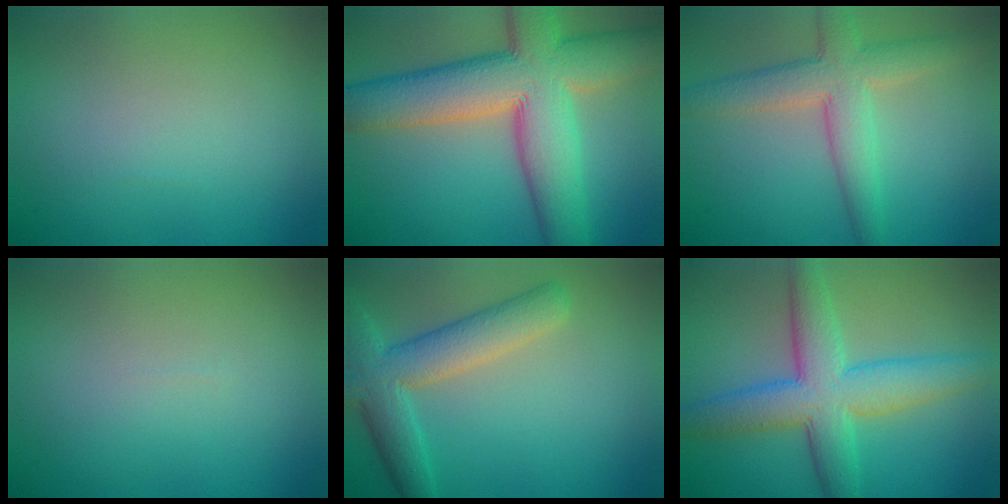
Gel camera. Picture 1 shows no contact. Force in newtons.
{"total": 12.7, "press": 12.7, "slide": 0.7}
{"total": 5.4, "press": 5.4, "slide": 0.3}
{"total": 0.0}
{"total": 6.0, "press": 6.0, "slide": 0.4}
{"total": 7.5, "press": 7.5, "slide": 0.1}